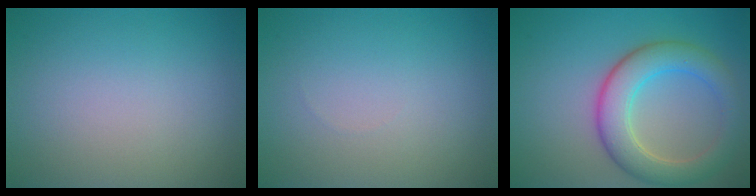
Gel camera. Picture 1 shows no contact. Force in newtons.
{"total": 0.0}
{"total": 5.8, "press": 5.8, "slide": 0.4}